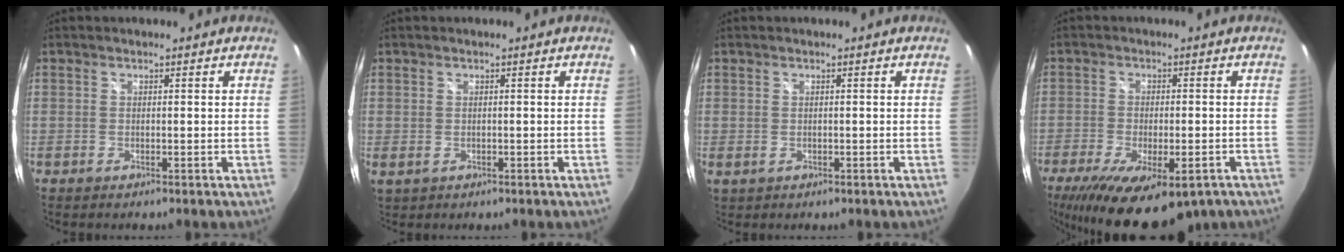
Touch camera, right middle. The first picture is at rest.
{"total": 1.8, "force": [-0.1, 1.4, 1.1], "torque": [-0.023, -0.003, 0.002]}
{"total": 1.2, "force": [0.0, 1.0, 0.8], "torque": [-0.016, -0.002, 0.002]}
{"total": 19.8, "force": [-12.2, 8.0, 13.4], "torque": [-0.261, -0.057, -0.171]}